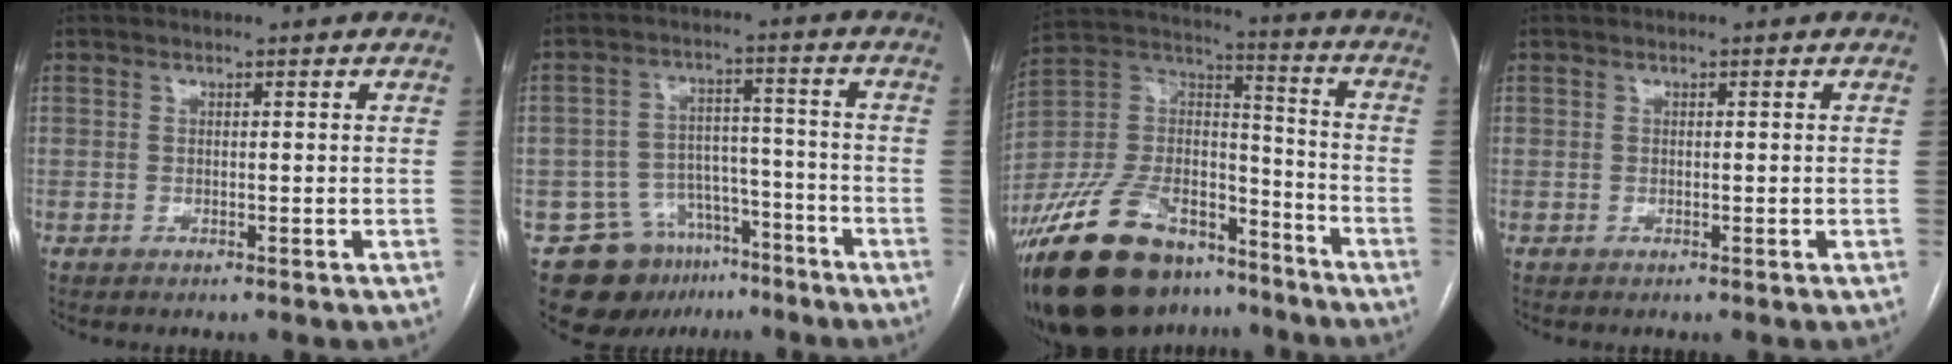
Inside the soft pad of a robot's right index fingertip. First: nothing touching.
{"total": 11.4, "force": [-7.4, 8.0, 3.3], "torque": [-0.051, 0.041, -0.109]}
{"total": 25.6, "force": [-18.0, 12.2, 13.4], "torque": [-0.307, 0.014, -0.314]}
{"total": 0.0}